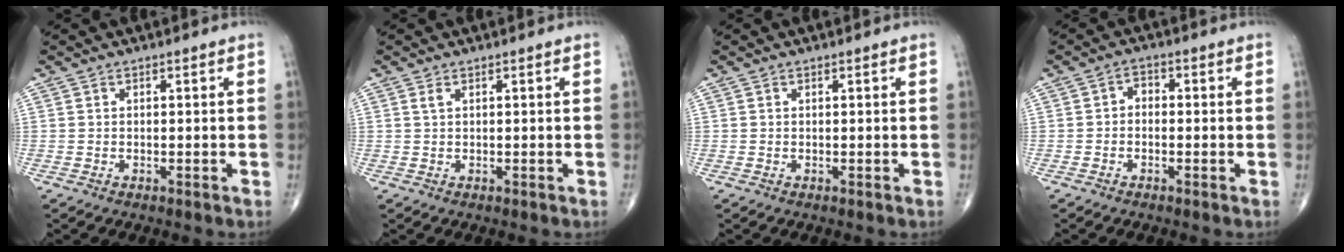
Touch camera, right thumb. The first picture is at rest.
{"total": 0.9, "force": [0.4, 0.3, 0.7], "torque": [-0.016, 0.006, 0.010]}
{"total": 0.0}
{"total": 2.4, "force": [-0.3, 1.9, 1.5], "torque": [-0.011, 0.014, -0.018]}